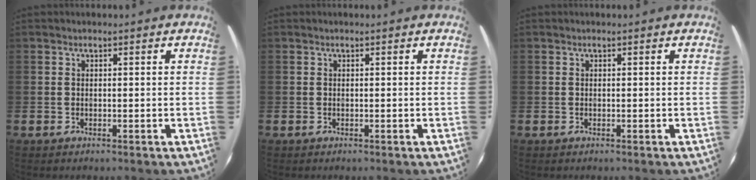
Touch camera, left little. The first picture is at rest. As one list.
[{"total": 0.0}, {"total": 0.0}]